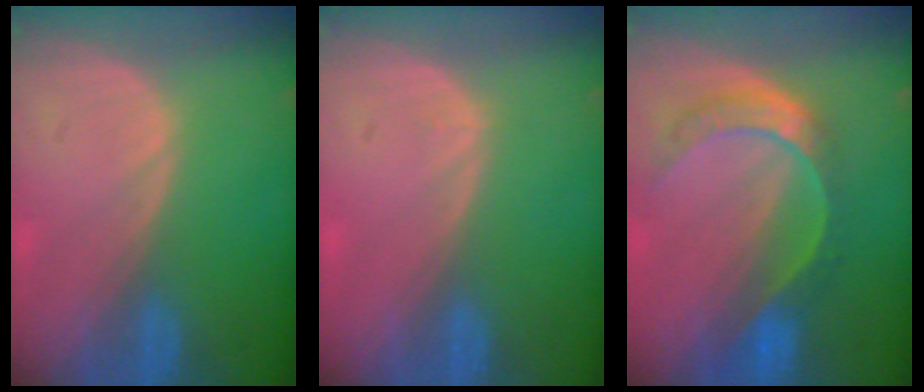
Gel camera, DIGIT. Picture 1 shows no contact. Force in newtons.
{"total": 0.5, "press": 0.2, "slide": 0.5}
{"total": 8.0, "press": 6.7, "slide": 4.4}